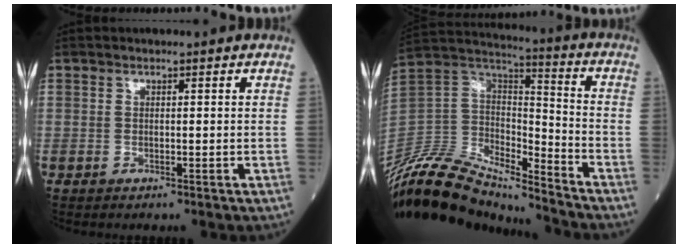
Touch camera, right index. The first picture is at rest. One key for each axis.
{"total": 20.5, "fx": -18.8, "fy": 4.2, "fz": 6.9, "tx": -0.144, "ty": 0.032, "tz": -0.345}